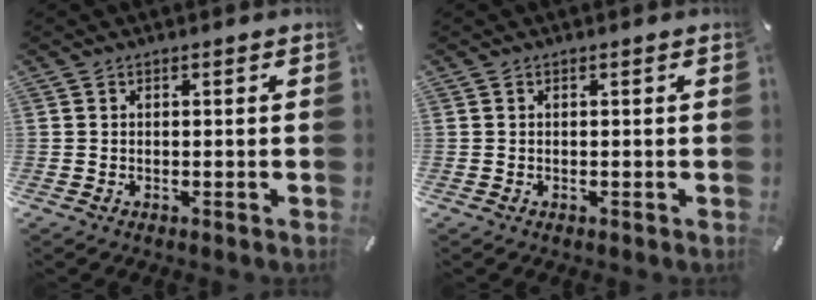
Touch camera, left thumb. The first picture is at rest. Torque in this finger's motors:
{"motor_torque": [-0.04, -0.23, 0.15, 0.11, 0.00]}